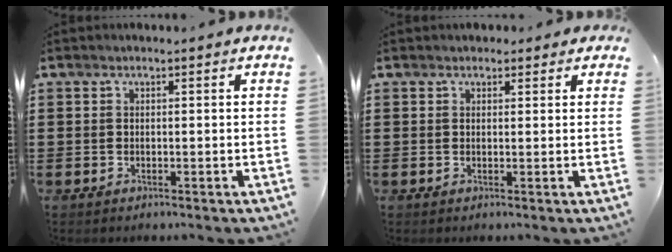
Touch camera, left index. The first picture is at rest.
{"total": 1.5, "force": [1.2, 0.9, 0.4], "torque": [-0.003, 0.003, 0.021]}